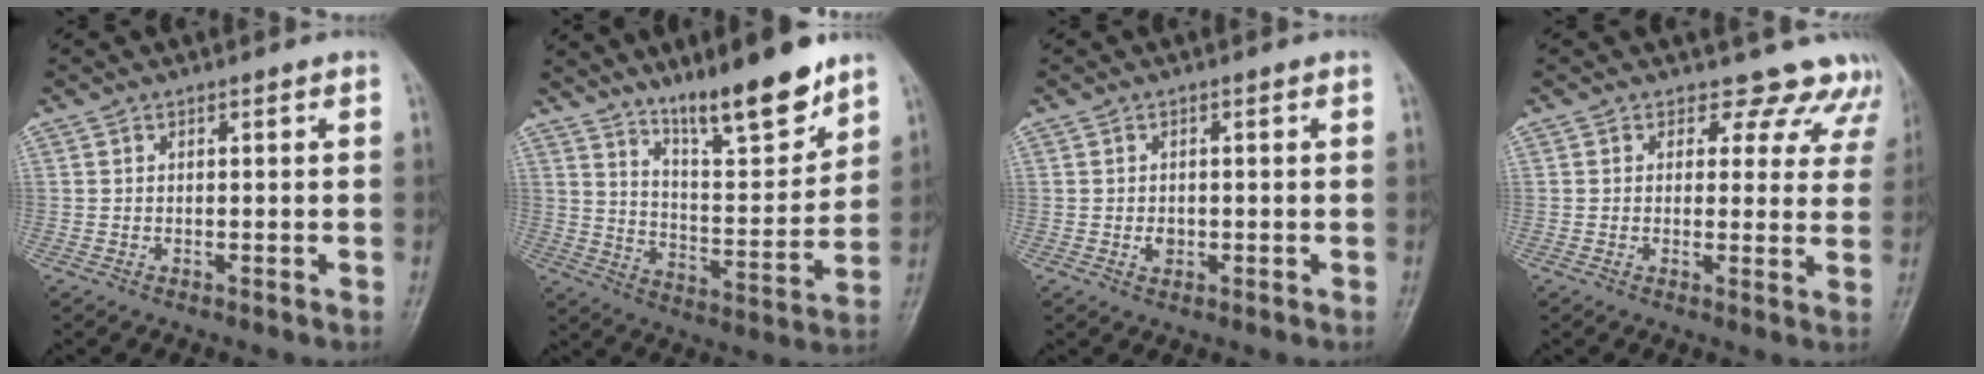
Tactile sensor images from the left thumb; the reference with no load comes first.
{"total": 15.0, "force": [11.3, 3.2, 9.4], "torque": [-0.122, -0.083, 0.194]}
{"total": 1.7, "force": [-0.2, 1.3, 1.0], "torque": [-0.009, 0.001, -0.003]}
{"total": 10.1, "force": [8.7, 5.2, 0.7], "torque": [0.050, -0.040, 0.067]}